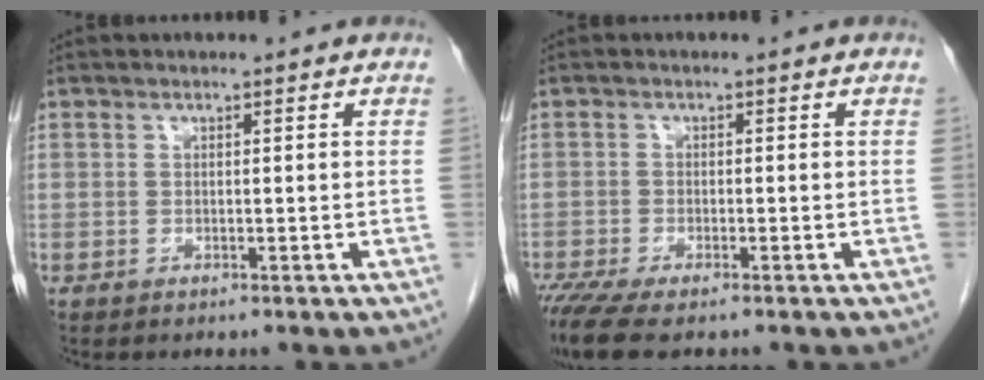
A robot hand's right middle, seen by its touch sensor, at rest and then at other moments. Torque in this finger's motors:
{"motor_torque": [1.17, -0.97, 0.17, 0.14]}